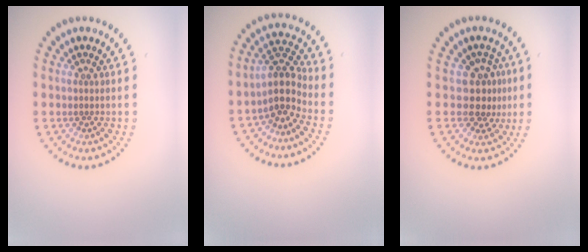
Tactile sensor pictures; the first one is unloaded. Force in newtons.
{"total": 3.3, "press": 2.6, "slide": 2.1}
{"total": 3.1, "press": 2.7, "slide": 1.5}